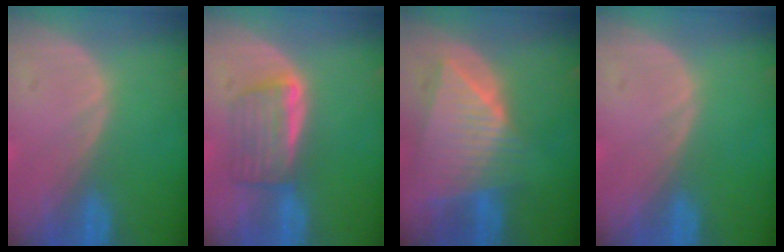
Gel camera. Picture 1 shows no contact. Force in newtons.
{"total": 5.8, "press": 5.2, "slide": 2.6}
{"total": 9.0, "press": 7.9, "slide": 4.3}
{"total": 0.0}